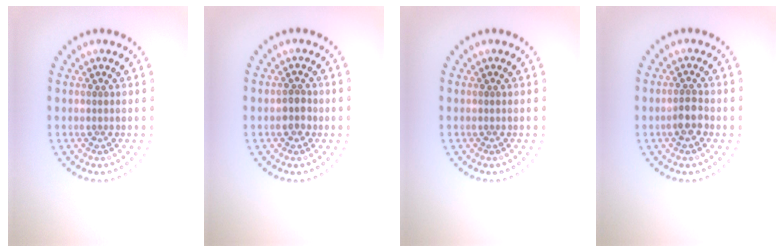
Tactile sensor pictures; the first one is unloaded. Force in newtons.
{"total": 1.8, "press": 1.7, "slide": 0.6}
{"total": 0.0}
{"total": 2.1, "press": 2.0, "slide": 0.8}